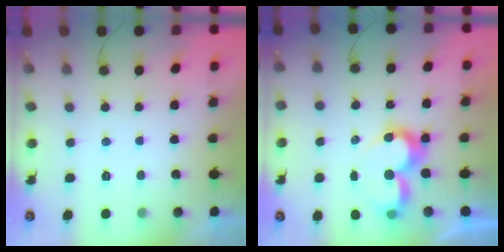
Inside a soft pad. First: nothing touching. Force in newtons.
{"total": 9.0, "press": 9.0, "slide": 0.8}